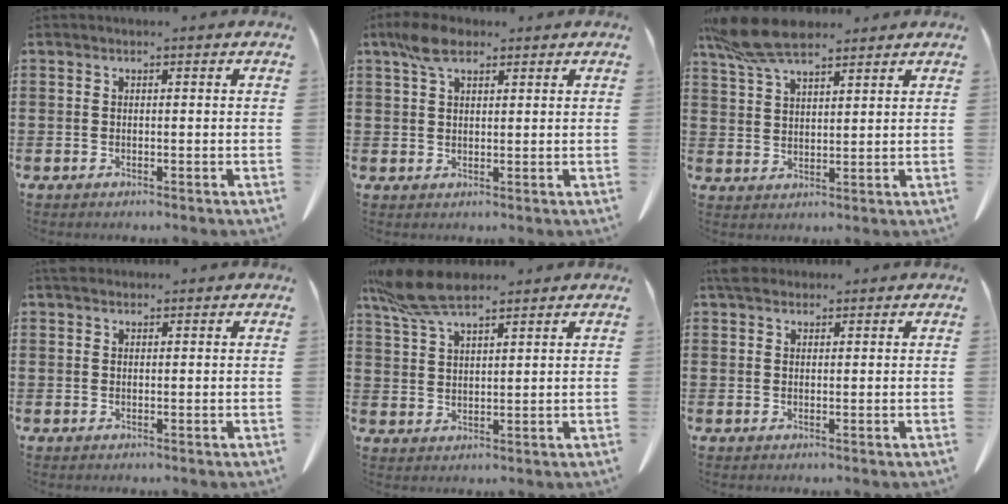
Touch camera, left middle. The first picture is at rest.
{"total": 4.8, "force": [3.1, 2.2, 3.0], "torque": [-0.069, 0.008, 0.057]}
{"total": 9.1, "force": [7.2, 2.6, 4.8], "torque": [-0.115, -0.010, 0.138]}
{"total": 1.4, "force": [1.2, 0.6, 0.4], "torque": [-0.012, 0.001, 0.025]}
{"total": 8.3, "force": [6.5, 2.0, 4.7], "torque": [-0.117, -0.011, 0.122]}
{"total": 2.7, "force": [2.2, 1.2, 1.0], "torque": [-0.020, 0.002, 0.042]}